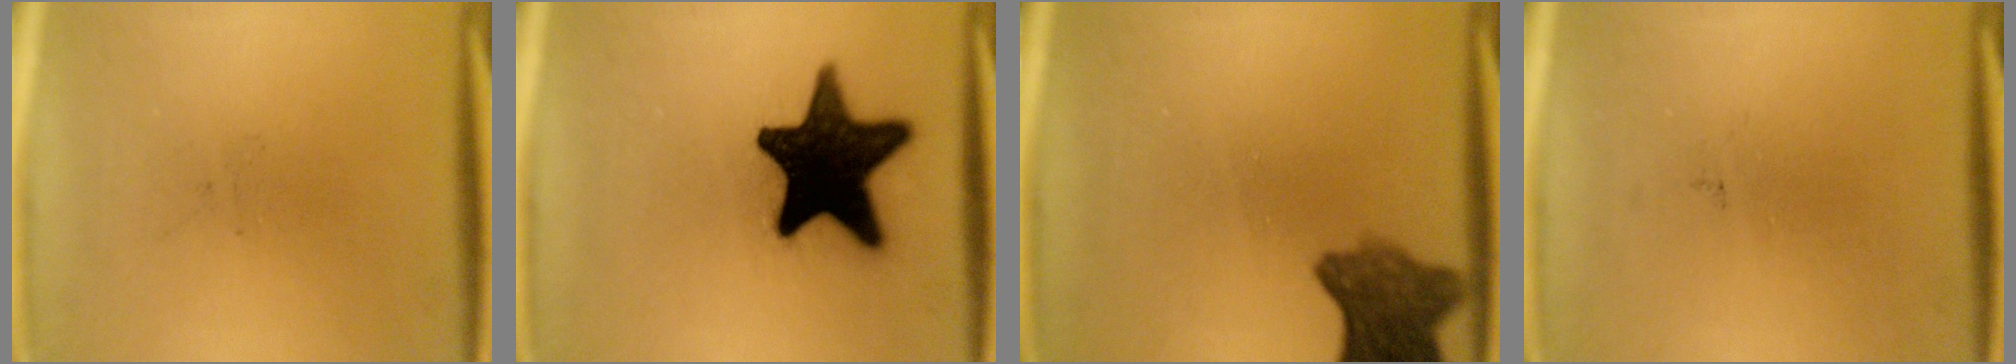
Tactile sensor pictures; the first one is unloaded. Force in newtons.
{"total": 19.2}
{"total": 7.7}
{"total": 0.0}